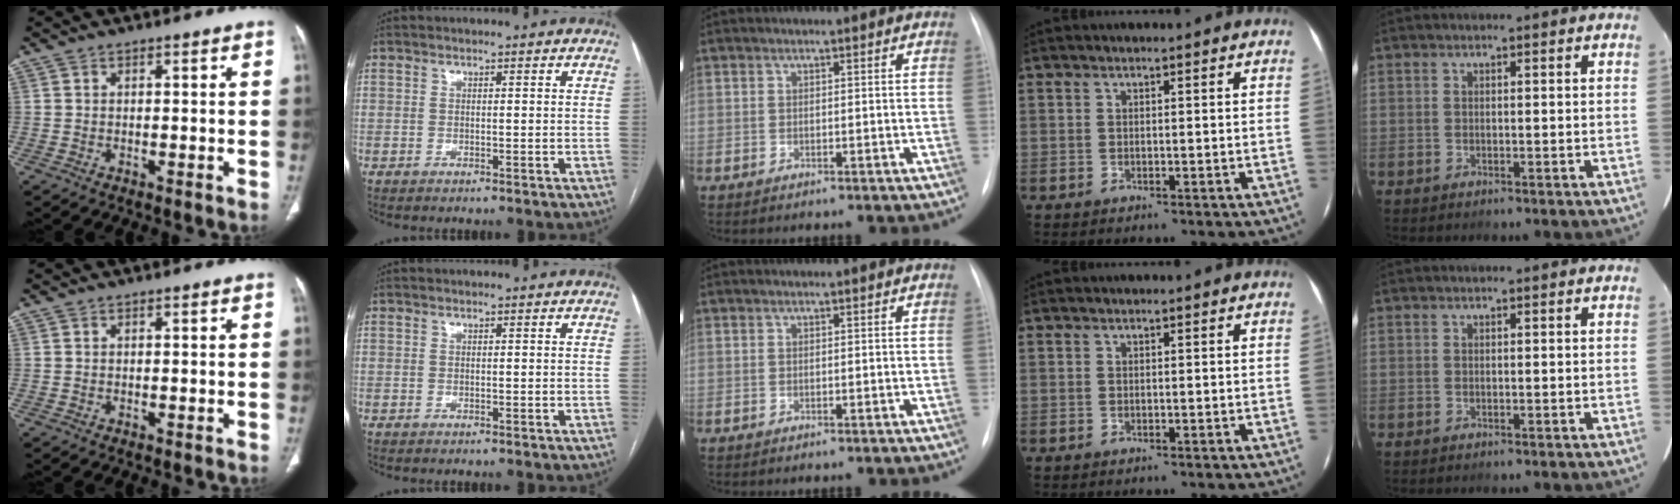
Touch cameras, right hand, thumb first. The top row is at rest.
{}